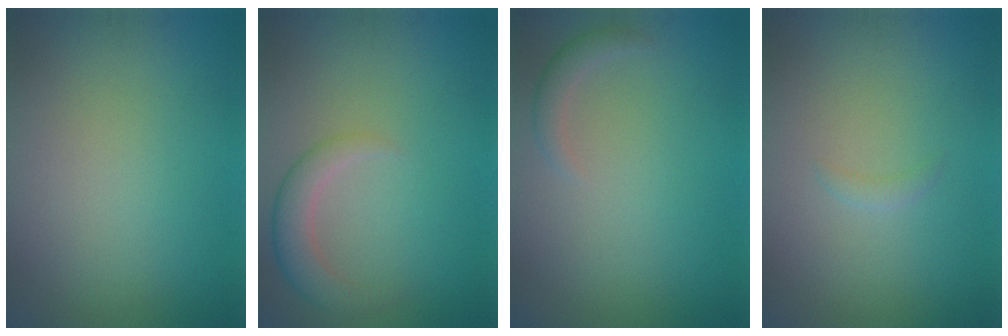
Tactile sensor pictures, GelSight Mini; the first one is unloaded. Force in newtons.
{"total": 3.1, "press": 3.1, "slide": 0.3}
{"total": 1.5, "press": 1.5, "slide": 0.1}
{"total": 0.7, "press": 0.7, "slide": 0.1}